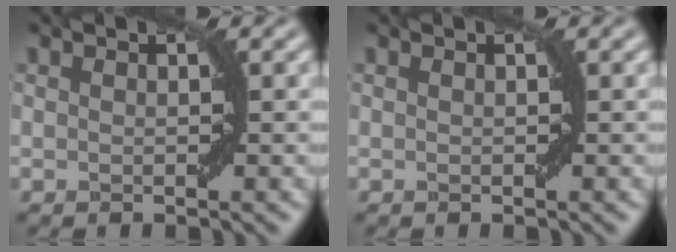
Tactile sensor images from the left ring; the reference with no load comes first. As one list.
[{"total": 0.0}]